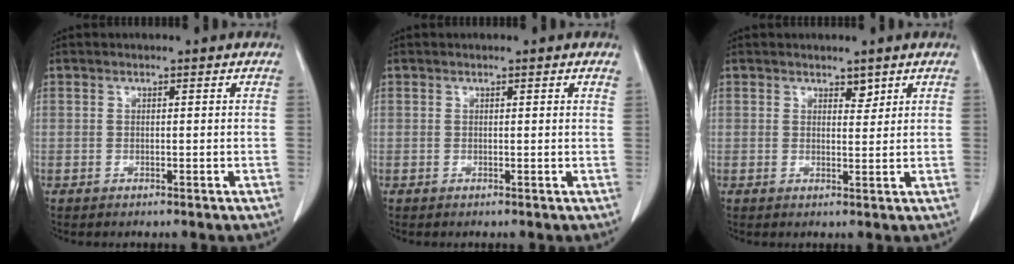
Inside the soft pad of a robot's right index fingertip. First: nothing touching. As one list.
[{"total": 0.7, "force": [0.4, 0.0, 0.5], "torque": [-0.007, 0.002, 0.004]}, {"total": 1.6, "force": [1.2, 0.7, 0.7], "torque": [-0.008, -0.005, 0.018]}]